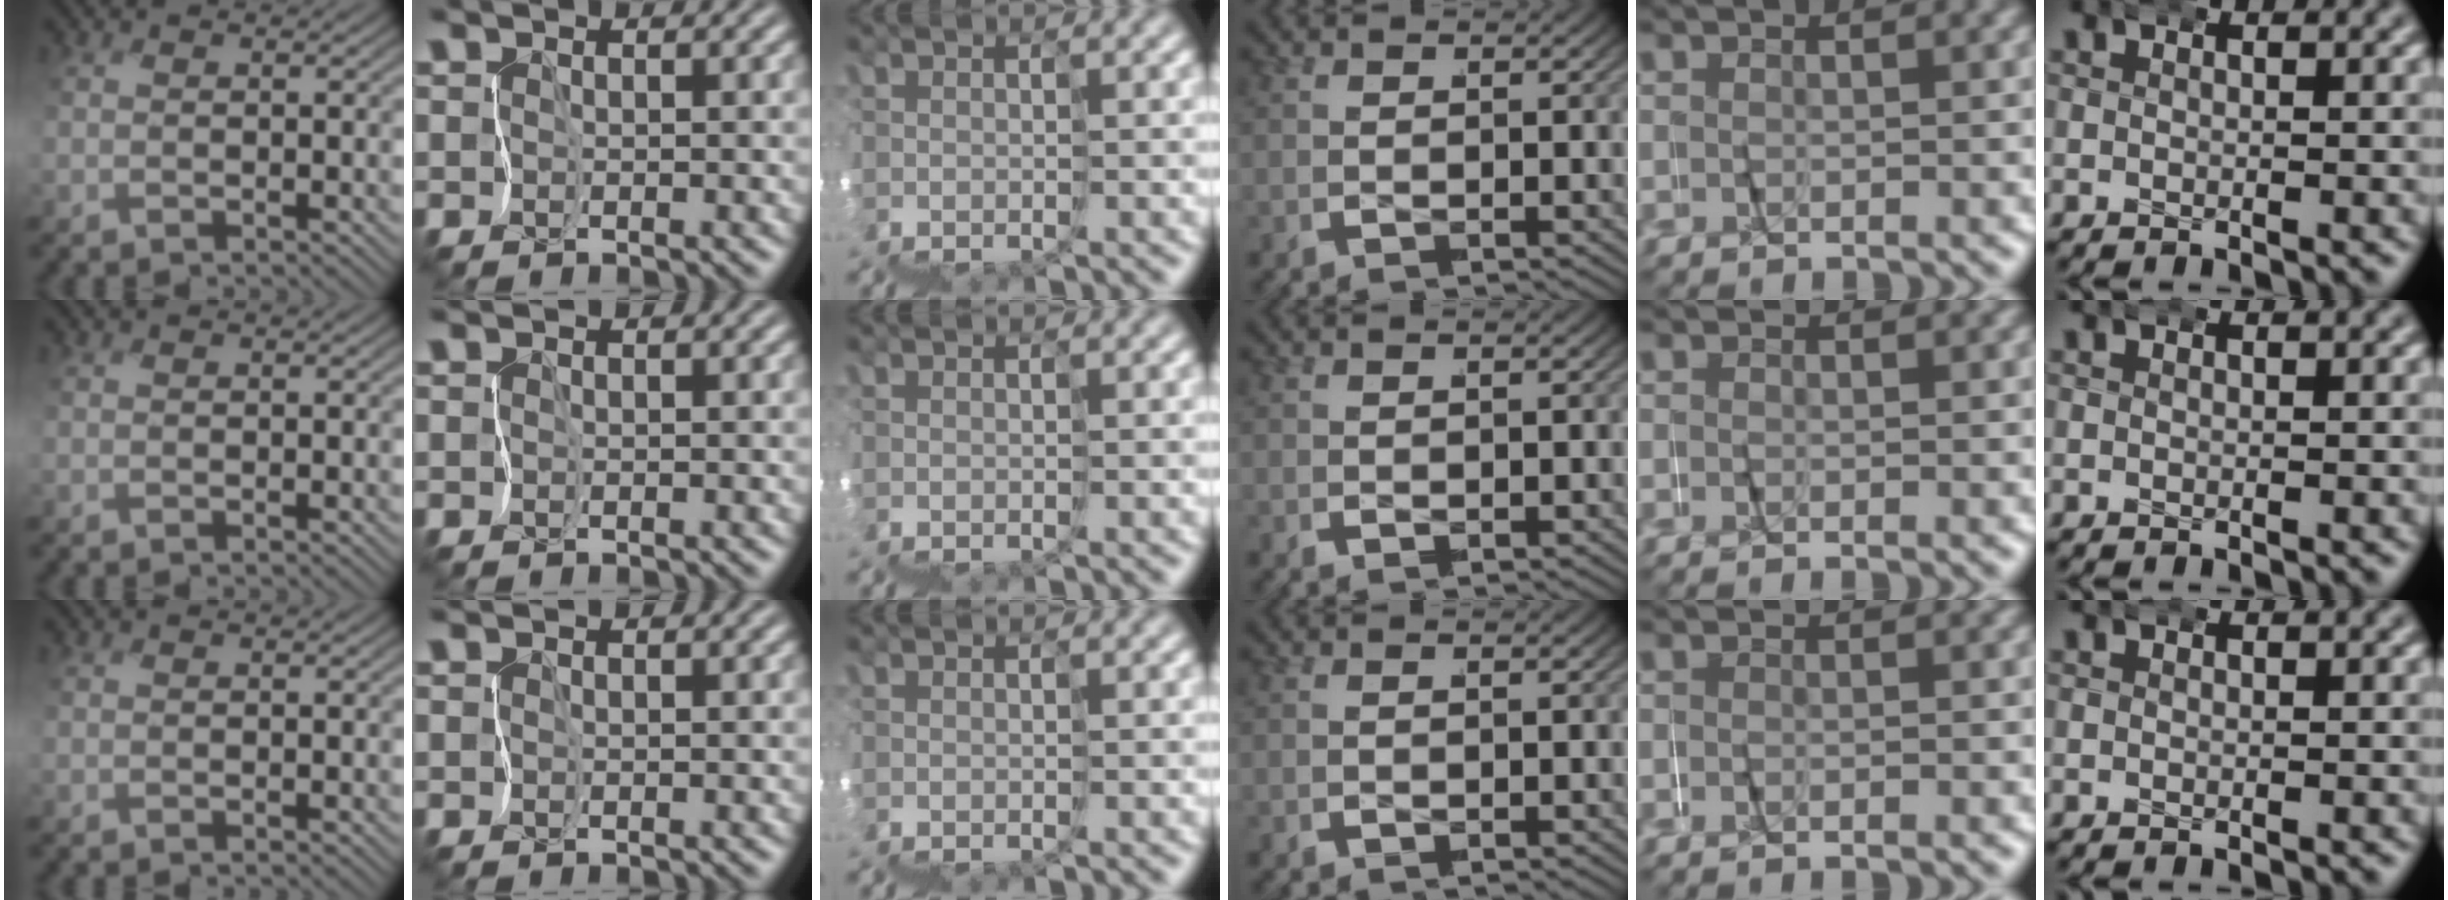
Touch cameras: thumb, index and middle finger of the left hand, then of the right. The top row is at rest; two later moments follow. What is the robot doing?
{"motion": "wrap", "object": "netting"}